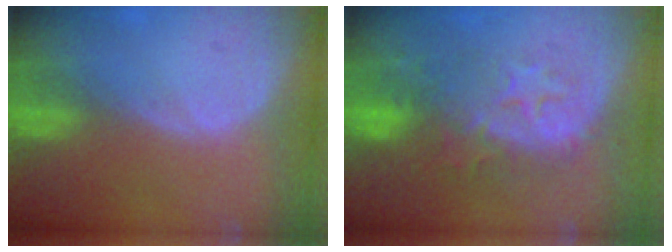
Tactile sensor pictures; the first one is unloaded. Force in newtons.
{"total": 9.1, "press": 8.6, "slide": 3.0}